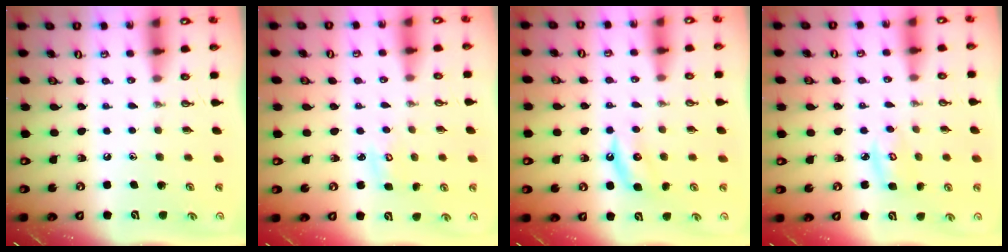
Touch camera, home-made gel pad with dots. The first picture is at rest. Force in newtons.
{"total": 3.2, "press": 3.2, "slide": 0.2}
{"total": 5.1, "press": 5.1, "slide": 0.8}
{"total": 3.9, "press": 3.9, "slide": 0.5}